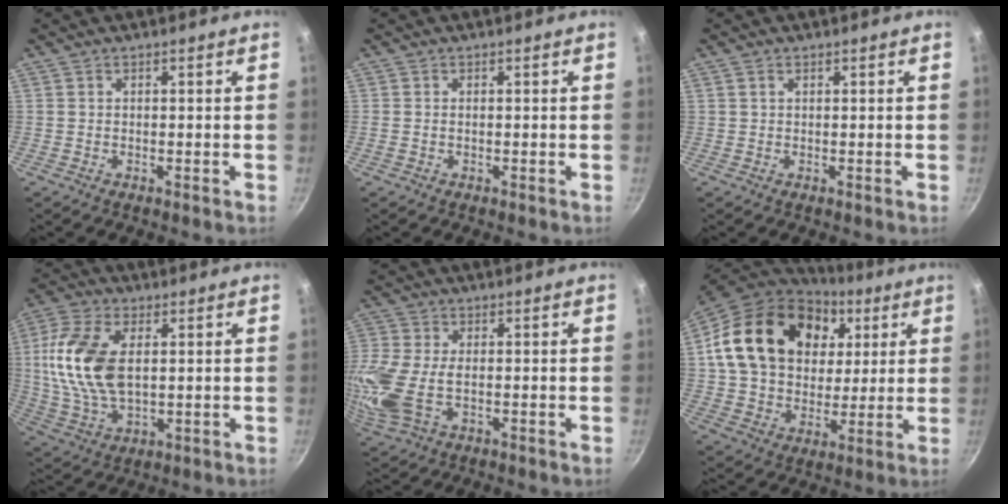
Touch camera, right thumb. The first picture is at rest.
{"total": 0.6, "force": [-0.1, 0.3, 0.5], "torque": [-0.010, 0.000, -0.004]}
{"total": 0.9, "force": [0.5, 0.5, 0.5], "torque": [-0.006, 0.001, 0.008]}
{"total": 15.6, "force": [2.3, 8.9, 12.7], "torque": [-0.246, -0.001, 0.041]}
{"total": 11.9, "force": [-1.9, 6.6, 9.7], "torque": [-0.227, -0.008, -0.041]}
{"total": 24.9, "force": [7.6, 18.3, 15.0], "torque": [-0.247, 0.002, 0.131]}